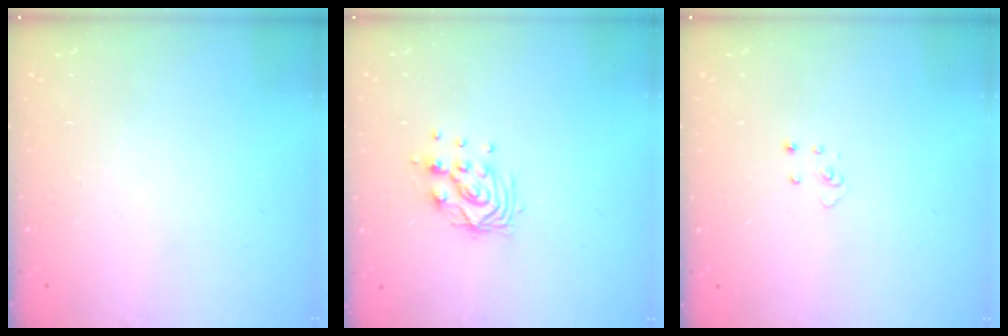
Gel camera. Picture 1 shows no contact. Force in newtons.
{"total": 9.2, "press": 9.2, "slide": 0.5}
{"total": 3.4, "press": 3.4, "slide": 0.1}